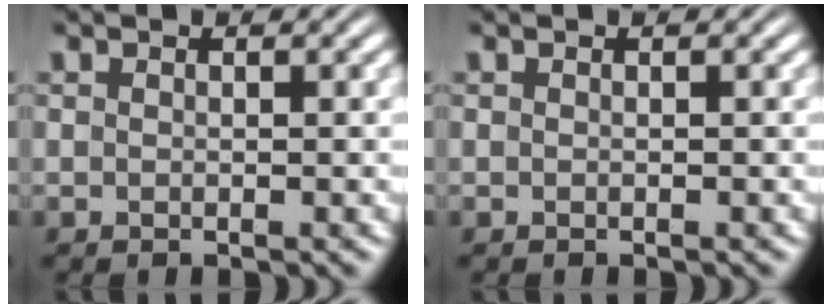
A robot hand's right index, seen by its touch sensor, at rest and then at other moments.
{"total": 0.0}